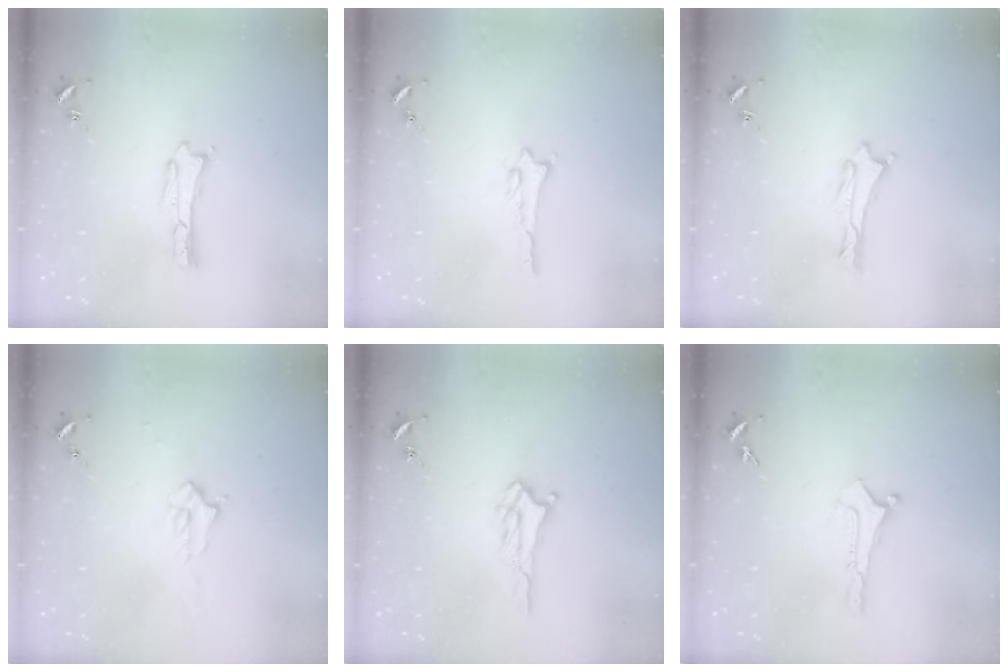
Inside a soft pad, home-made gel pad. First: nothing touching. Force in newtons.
{"total": 0.0}
{"total": 0.0}
{"total": 1.7, "press": 1.6, "slide": 0.2}
{"total": 1.7, "press": 1.7, "slide": 0.2}
{"total": 0.0}